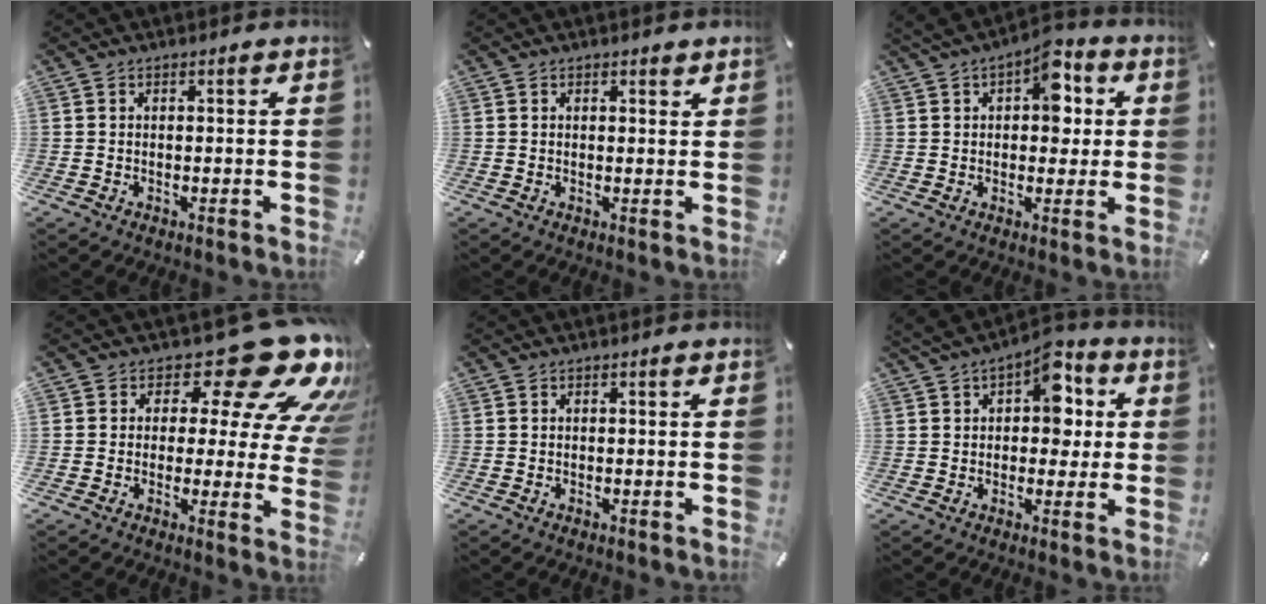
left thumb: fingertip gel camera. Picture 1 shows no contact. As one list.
[{"total": 1.0, "force": [0.6, 0.6, 0.5], "torque": [-0.002, -0.002, 0.009]}, {"total": 9.7, "force": [3.0, 5.8, 7.1], "torque": [-0.082, -0.010, 0.049]}, {"total": 21.0, "force": [10.9, 9.4, 15.3], "torque": [-0.191, -0.072, 0.176]}, {"total": 0.0}, {"total": 10.9, "force": [3.2, 7.0, 7.7], "torque": [-0.096, -0.008, 0.052]}]